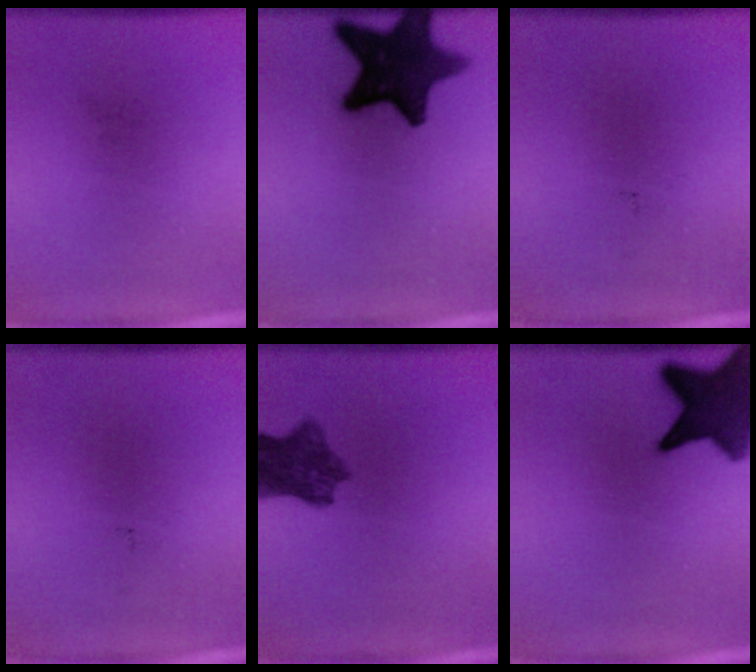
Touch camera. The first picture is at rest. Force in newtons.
{"total": 14.8}
{"total": 0.0}
{"total": 0.0}
{"total": 7.7}
{"total": 13.4}